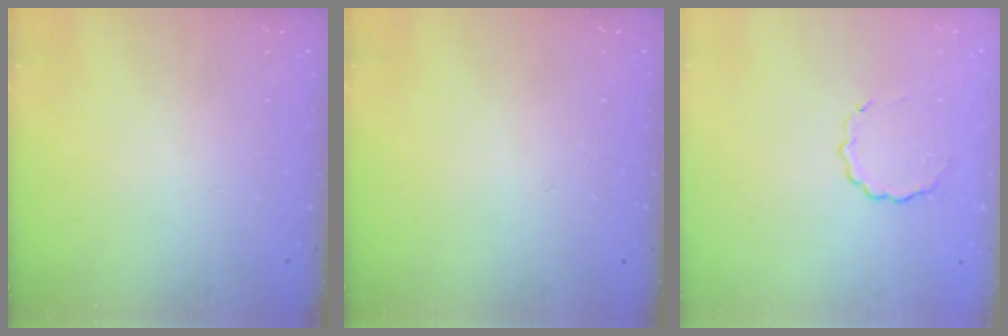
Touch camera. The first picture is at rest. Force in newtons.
{"total": 0.0}
{"total": 4.5, "press": 4.4, "slide": 1.1}